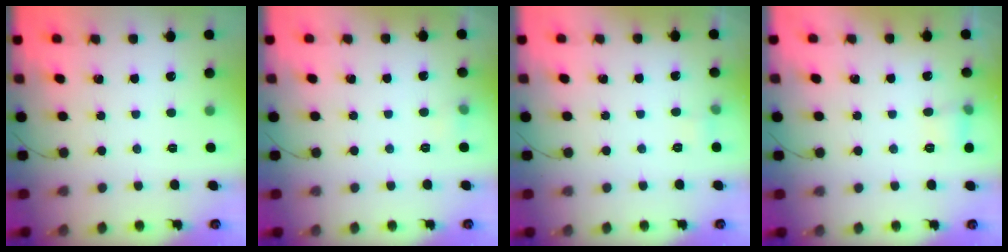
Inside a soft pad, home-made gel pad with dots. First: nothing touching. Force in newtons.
{"total": 4.2, "press": 3.5, "slide": 2.3}
{"total": 3.0, "press": 2.8, "slide": 1.0}
{"total": 4.8, "press": 4.6, "slide": 1.4}